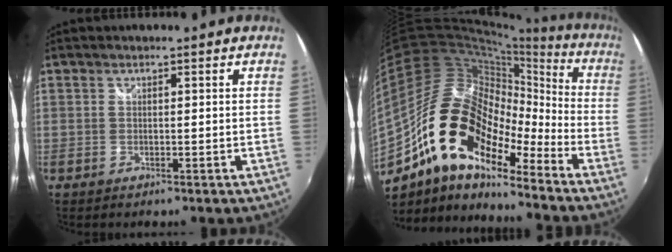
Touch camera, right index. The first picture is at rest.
{"total": 20.3, "force": [-12.3, 9.7, 12.8], "torque": [-0.228, -0.015, -0.239]}